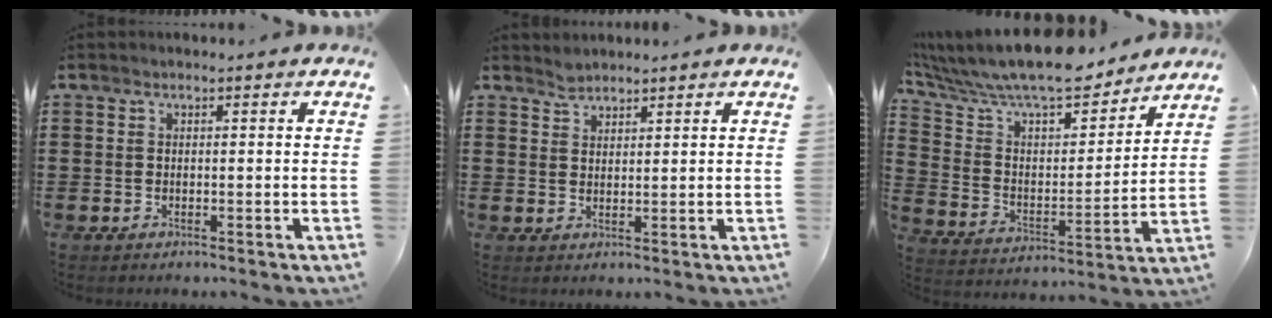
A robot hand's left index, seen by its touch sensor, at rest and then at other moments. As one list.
[{"total": 1.7, "force": [1.6, 0.5, -0.1], "torque": [-0.002, 0.001, 0.032]}, {"total": 11.1, "force": [10.0, 2.2, 4.3], "torque": [-0.124, -0.063, 0.174]}]